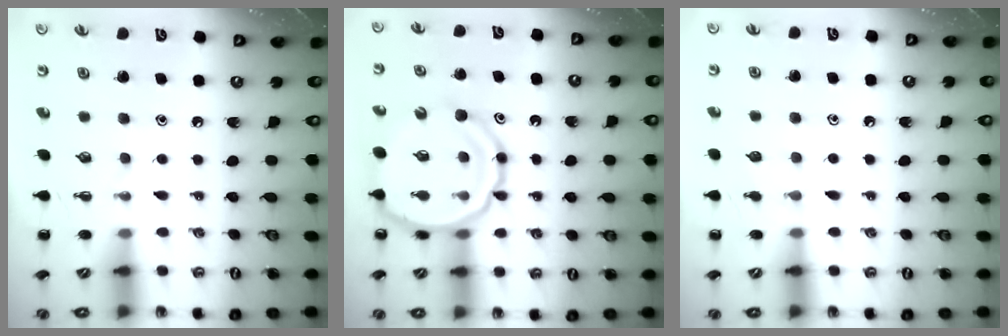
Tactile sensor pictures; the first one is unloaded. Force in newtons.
{"total": 15.0, "press": 14.8, "slide": 2.5}
{"total": 4.2, "press": 3.9, "slide": 1.6}